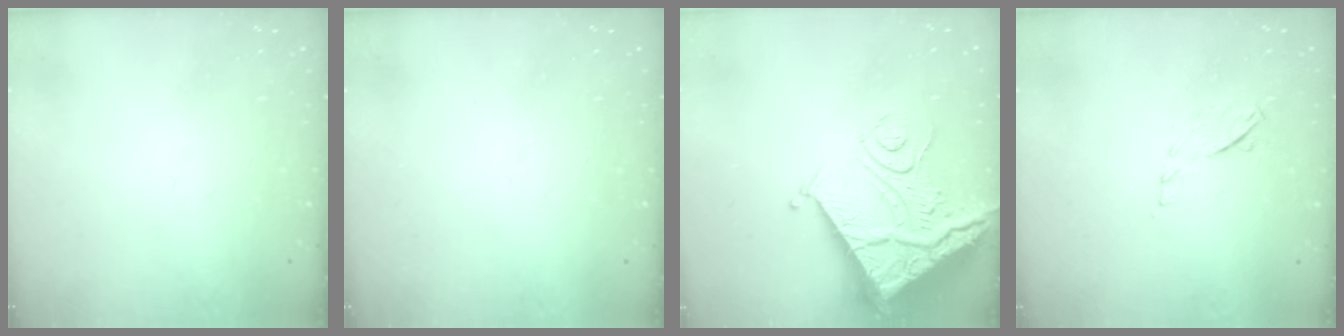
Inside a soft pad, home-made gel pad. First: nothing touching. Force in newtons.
{"total": 1.5, "press": 1.5, "slide": 0.1}
{"total": 16.7, "press": 16.6, "slide": 2.2}
{"total": 7.6, "press": 7.6, "slide": 0.7}